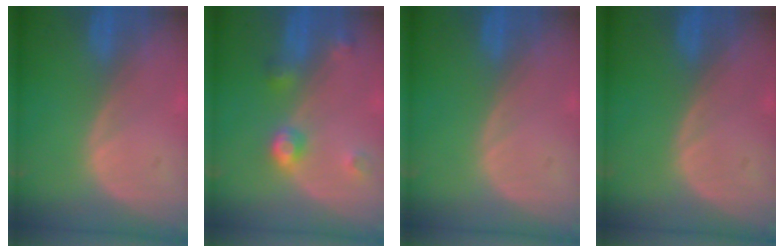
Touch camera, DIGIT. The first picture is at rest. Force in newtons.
{"total": 4.6, "press": 4.1, "slide": 2.1}
{"total": 0.0}
{"total": 0.0}